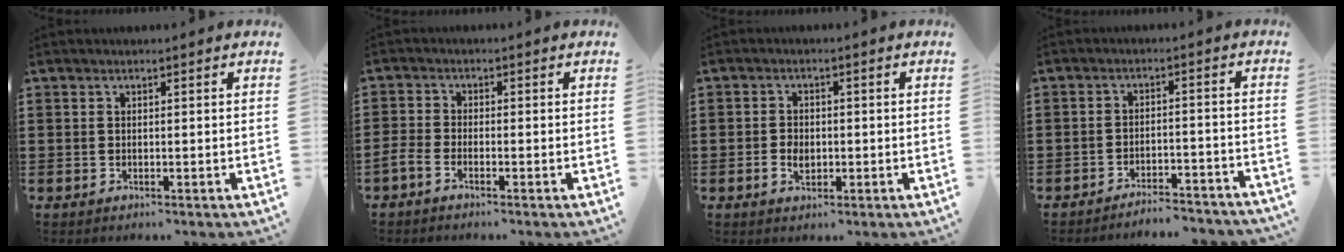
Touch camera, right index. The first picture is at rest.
{"total": 1.8, "force": [-1.5, 0.3, 0.9], "torque": [-0.032, -0.002, -0.034]}
{"total": 2.6, "force": [-0.7, 1.6, 1.9], "torque": [-0.039, -0.001, -0.011]}
{"total": 3.8, "force": [-3.8, 0.0, 0.6], "torque": [-0.014, 0.000, -0.079]}